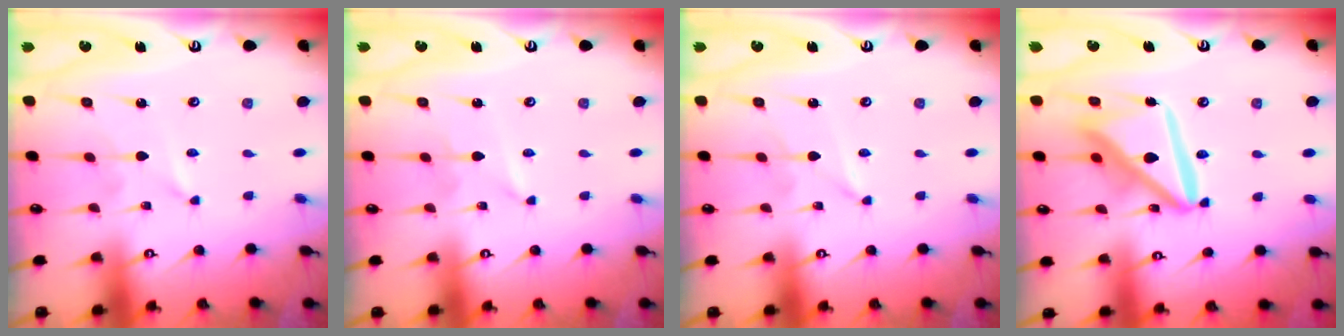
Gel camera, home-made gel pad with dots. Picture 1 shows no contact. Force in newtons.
{"total": 2.0, "press": 2.0, "slide": 0.3}
{"total": 0.0}
{"total": 16.8, "press": 16.7, "slide": 1.9}